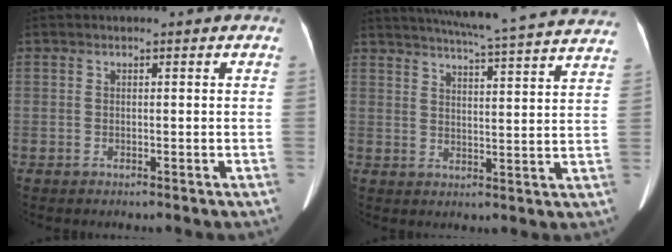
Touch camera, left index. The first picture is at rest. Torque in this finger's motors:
{"motor_torque": [0.22, -0.20, 0.00, 0.04]}